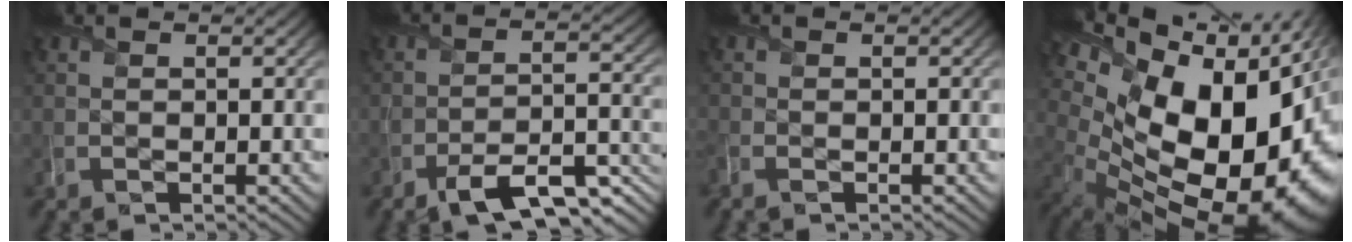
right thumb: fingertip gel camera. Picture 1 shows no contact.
{"total": 9.1, "force": [-6.1, 2.8, 6.1], "torque": [-0.099, -0.001, -0.105]}
{"total": 1.5, "force": [-1.2, 0.4, 0.8], "torque": [-0.025, -0.011, -0.030]}
{"total": 22.4, "force": [0.4, 14.5, 17.1], "torque": [-0.299, -0.038, 0.039]}